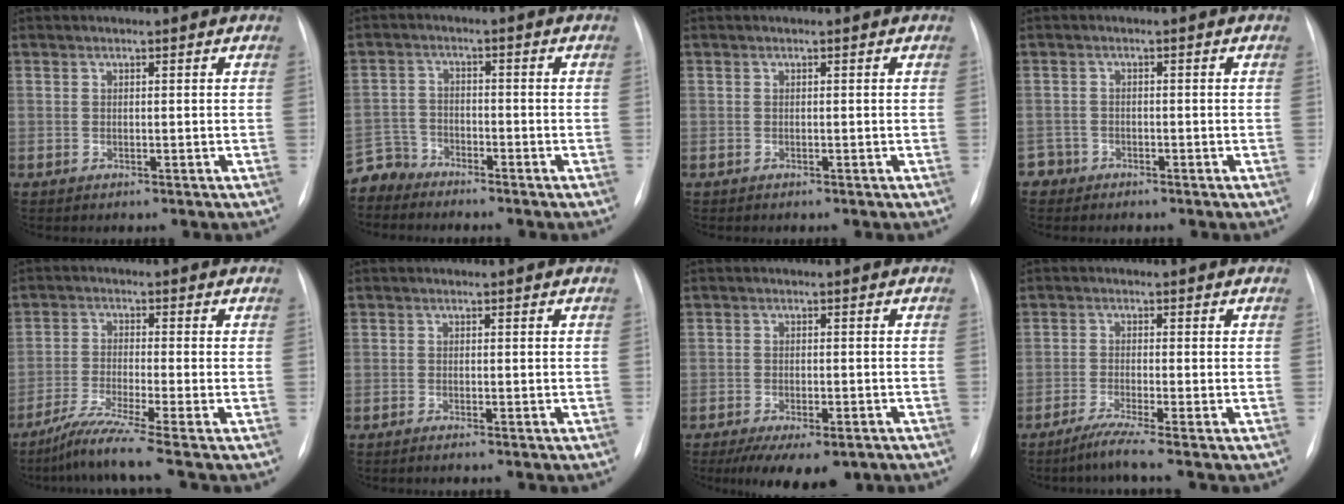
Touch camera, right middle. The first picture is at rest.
{"total": 3.9, "force": [-3.6, 0.9, -1.1], "torque": [0.023, -0.005, -0.071]}
{"total": 0.0}
{"total": 1.8, "force": [-1.2, 1.1, -0.6], "torque": [0.010, 0.006, -0.024]}
{"total": 7.2, "force": [-5.6, -2.1, 4.1], "torque": [-0.075, -0.037, -0.105]}
{"total": 0.7, "force": [-0.5, -0.2, 0.4], "torque": [-0.006, -0.001, -0.008]}
{"total": 9.5, "force": [-6.6, 3.4, 5.9], "torque": [-0.082, -0.012, -0.094]}
{"total": 3.6, "force": [-2.6, -1.2, 2.2], "torque": [-0.051, -0.016, -0.056]}